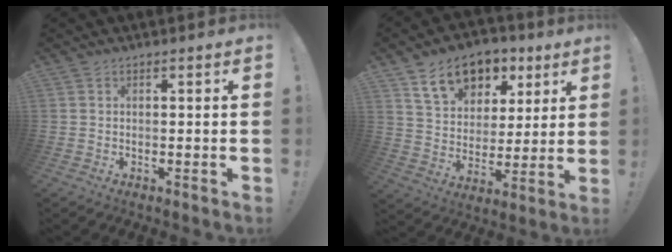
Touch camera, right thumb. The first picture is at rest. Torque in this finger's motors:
{"motor_torque": [0.20, 0.36, 0.68, 0.41, 0.08]}